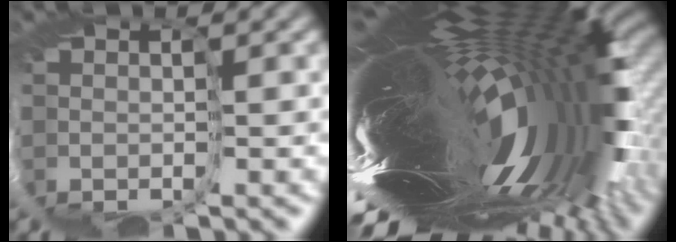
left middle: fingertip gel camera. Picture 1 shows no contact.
{"total": 17.5, "force": [1.4, 3.0, 17.2], "torque": [-0.297, -0.010, 0.024]}